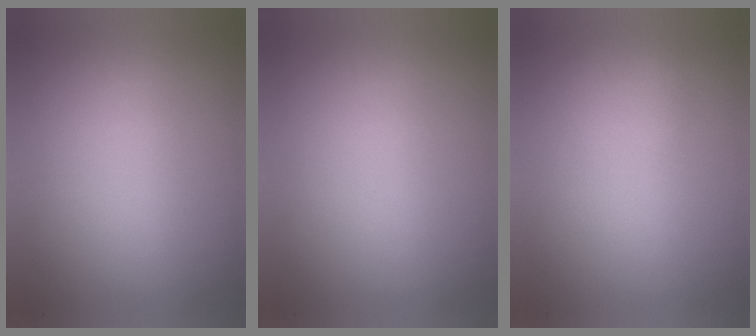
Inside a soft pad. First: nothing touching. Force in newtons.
{"total": 0.0}
{"total": 1.1}